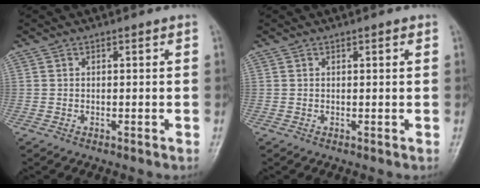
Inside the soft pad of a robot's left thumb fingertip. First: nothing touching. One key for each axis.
{"total": 1.0, "fx": 0.5, "fy": 0.5, "fz": 0.8, "tx": -0.006, "ty": 0.000, "tz": 0.005}